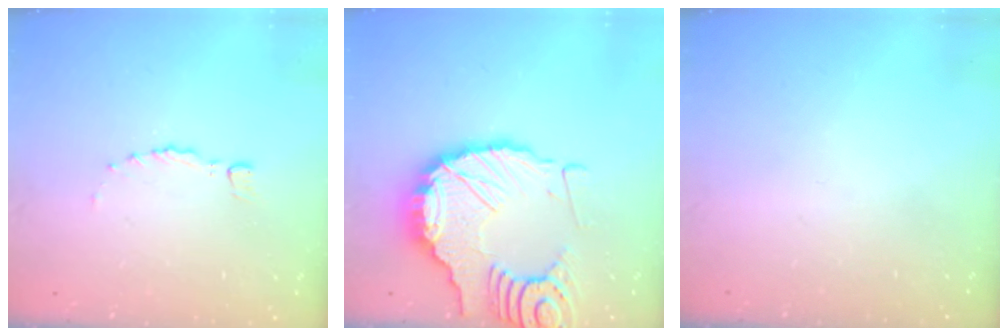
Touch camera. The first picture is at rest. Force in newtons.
{"total": 17.9, "press": 17.7, "slide": 2.2}
{"total": 0.0}